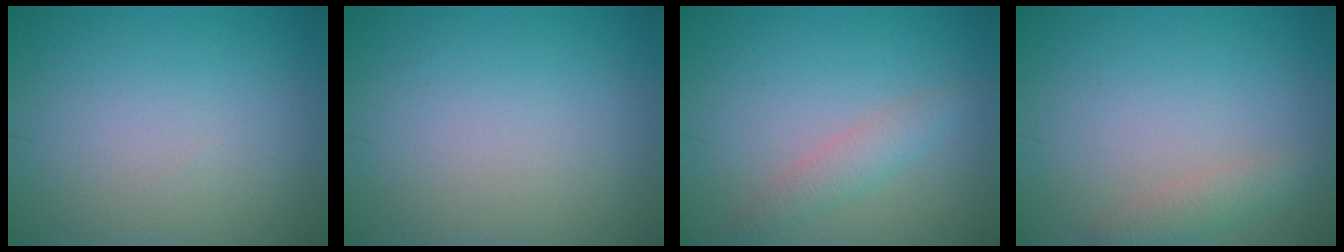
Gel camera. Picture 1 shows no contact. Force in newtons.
{"total": 0.0}
{"total": 2.0, "press": 2.0, "slide": 0.1}
{"total": 1.9, "press": 1.9, "slide": 0.1}